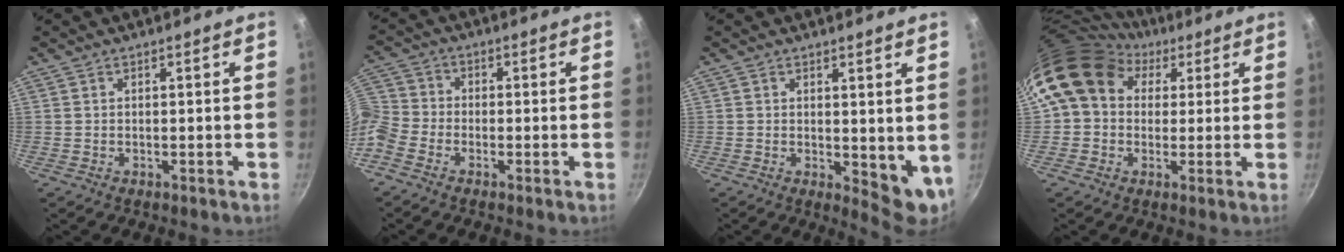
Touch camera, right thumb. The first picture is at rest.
{"total": 7.4, "force": [-4.1, 5.1, 3.5], "torque": [-0.079, 0.037, -0.109]}
{"total": 6.8, "force": [1.4, 3.4, 5.8], "torque": [-0.066, -0.020, 0.026]}
{"total": 14.4, "force": [4.6, 11.6, 7.3], "torque": [-0.109, 0.022, 0.064]}